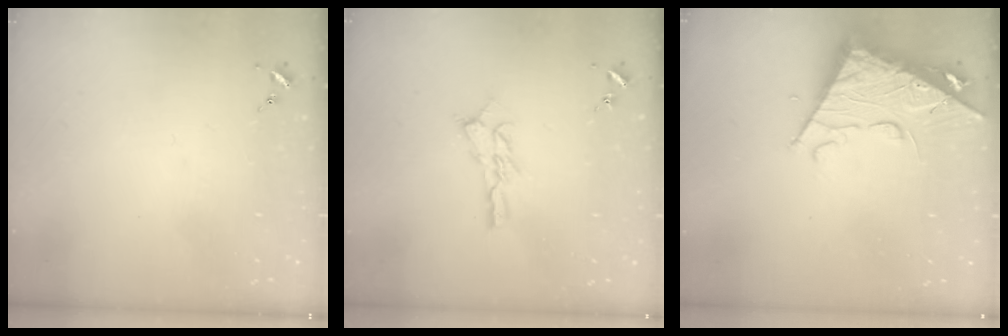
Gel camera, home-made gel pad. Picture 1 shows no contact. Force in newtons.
{"total": 9.3, "press": 9.3, "slide": 0.4}
{"total": 12.6, "press": 12.5, "slide": 1.4}